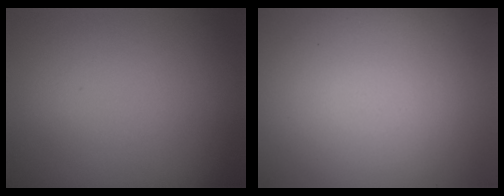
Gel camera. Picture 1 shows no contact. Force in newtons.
{"total": 0.0}